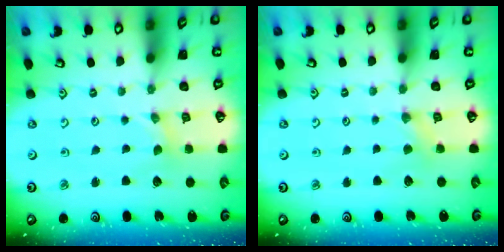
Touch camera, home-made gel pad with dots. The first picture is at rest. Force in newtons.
{"total": 2.0, "press": 2.0, "slide": 0.5}